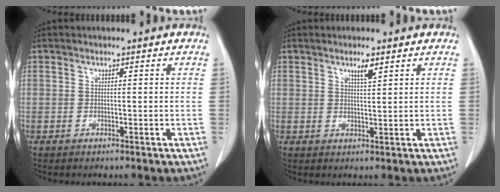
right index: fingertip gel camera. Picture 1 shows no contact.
{"total": 2.1, "force": [1.4, 0.2, 1.6], "torque": [-0.030, -0.003, 0.025]}